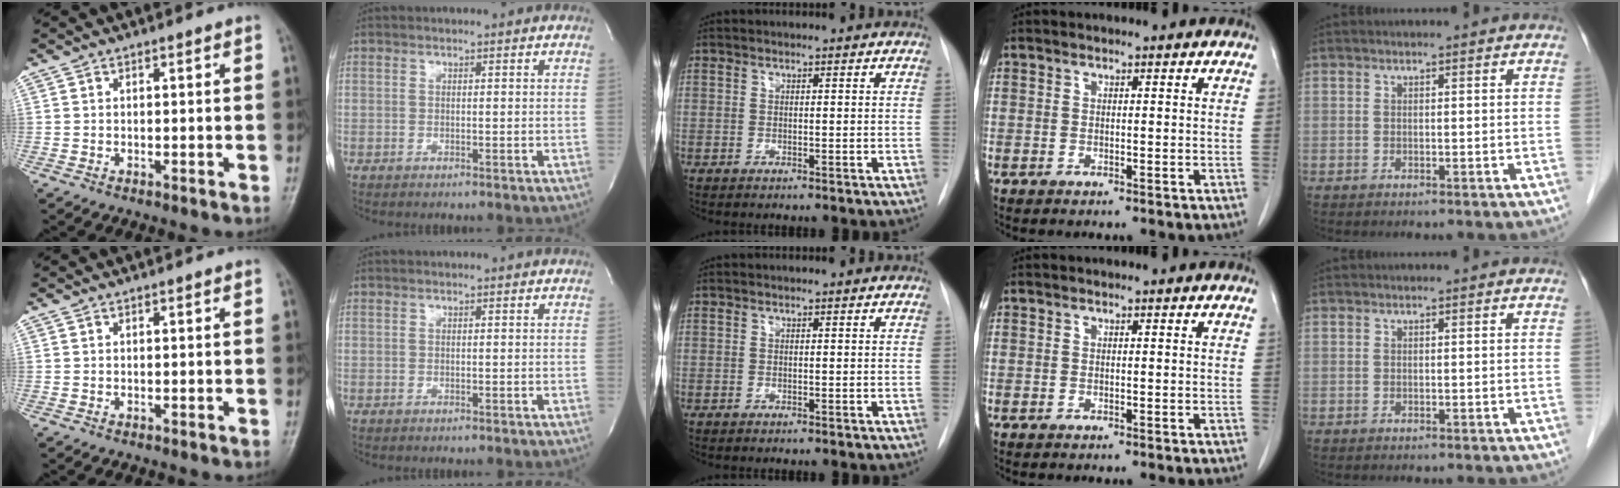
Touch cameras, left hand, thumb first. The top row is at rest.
{}